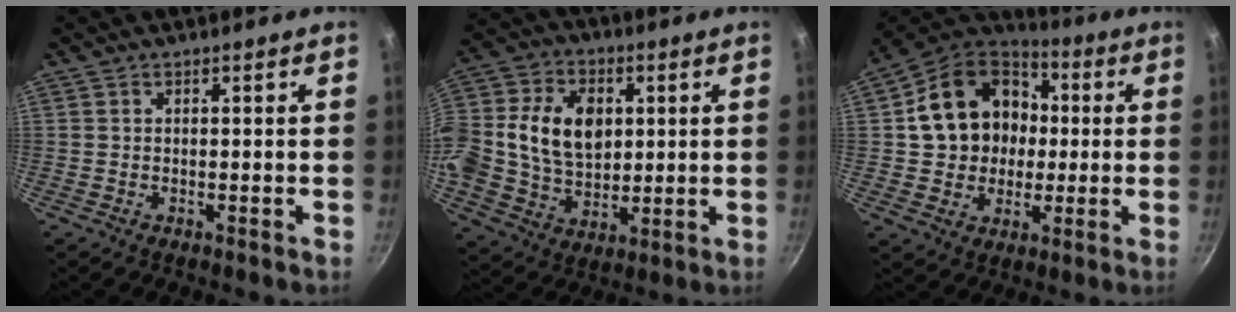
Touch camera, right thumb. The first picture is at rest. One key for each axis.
{"total": 21.0, "fx": 2.6, "fy": 15.6, "fz": 13.9, "tx": -0.278, "ty": 0.028, "tz": 0.046}
{"total": 18.1, "fx": 1.8, "fy": 15.2, "fz": 9.7, "tx": -0.143, "ty": 0.033, "tz": 0.032}